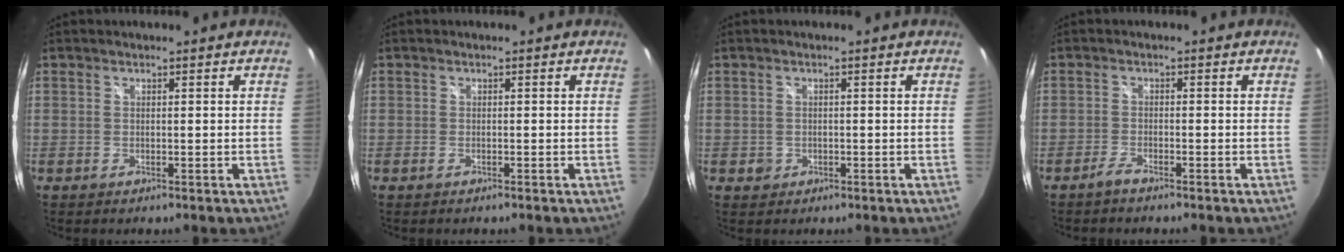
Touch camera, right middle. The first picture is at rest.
{"total": 0.5, "force": [-0.4, 0.1, 0.2], "torque": [-0.004, -0.001, -0.009]}
{"total": 1.6, "force": [-0.5, 1.5, 0.3], "torque": [-0.007, -0.002, -0.006]}
{"total": 1.9, "force": [-1.7, 0.2, 0.8], "torque": [-0.026, -0.002, -0.036]}